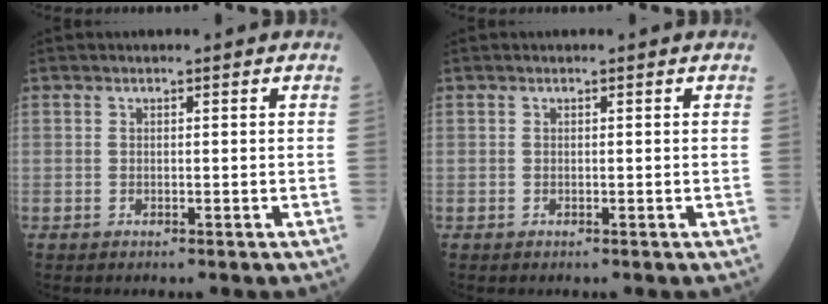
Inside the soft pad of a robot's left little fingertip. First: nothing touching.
{"total": 0.0}